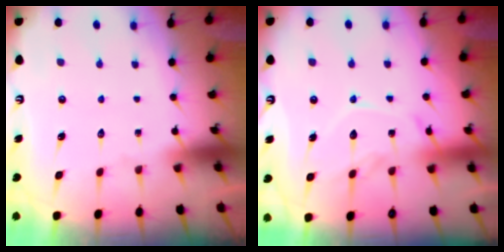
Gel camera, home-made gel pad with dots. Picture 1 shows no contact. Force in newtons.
{"total": 12.2, "press": 12.1, "slide": 0.8}